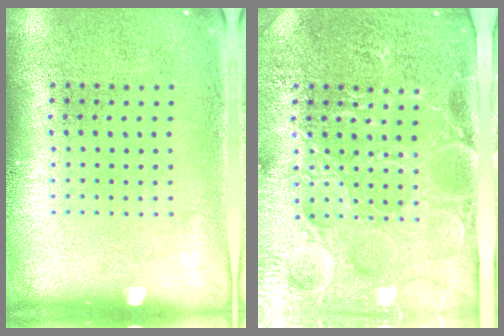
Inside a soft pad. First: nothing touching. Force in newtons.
{"total": 4.9, "press": 4.5, "slide": 1.9}